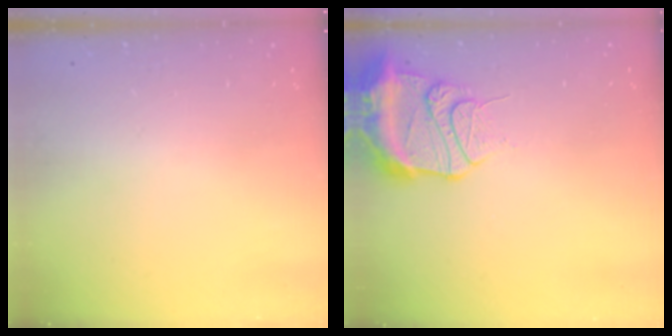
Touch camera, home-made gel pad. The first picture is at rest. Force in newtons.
{"total": 14.0, "press": 13.9, "slide": 1.7}